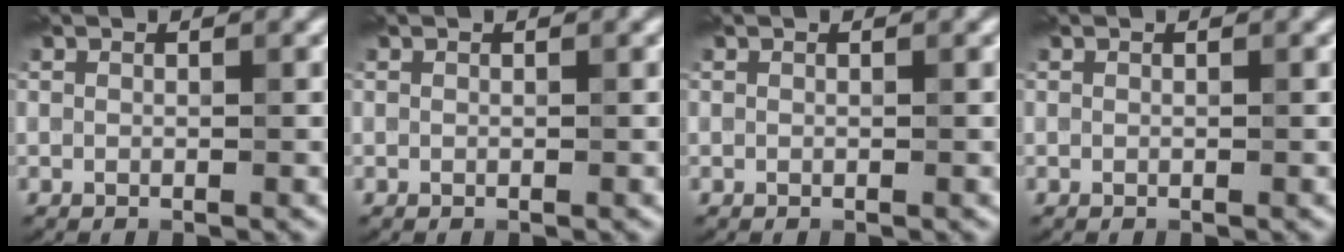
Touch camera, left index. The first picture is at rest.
{"total": 0.0}
{"total": 0.0}
{"total": 0.0}